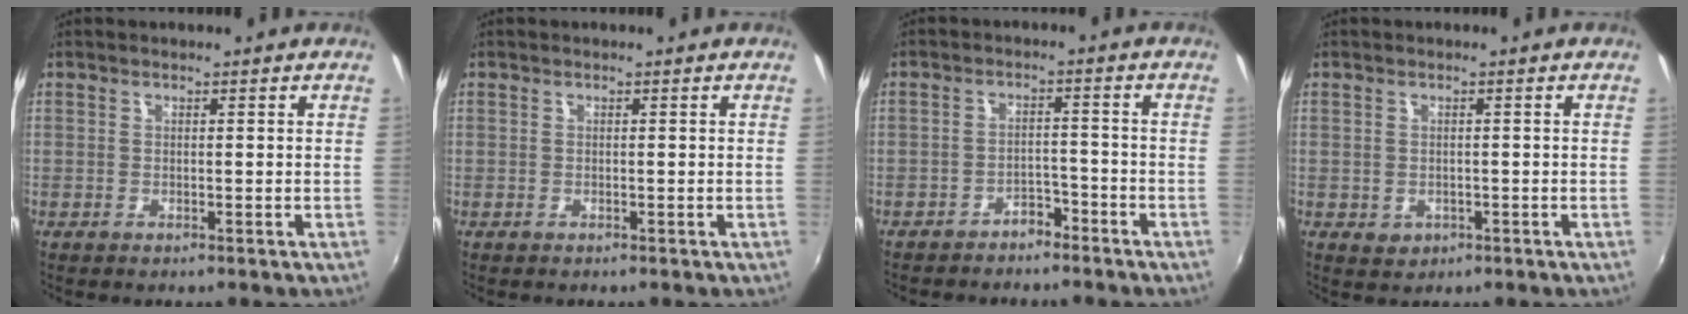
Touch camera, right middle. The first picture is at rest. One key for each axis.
{"total": 0.0}
{"total": 5.3, "fx": -4.5, "fy": 2.3, "fz": 1.4, "tx": -0.038, "ty": 0.012, "tz": -0.062}
{"total": 2.2, "fx": -0.5, "fy": 1.9, "fz": 0.9, "tx": -0.016, "ty": -0.002, "tz": -0.003}